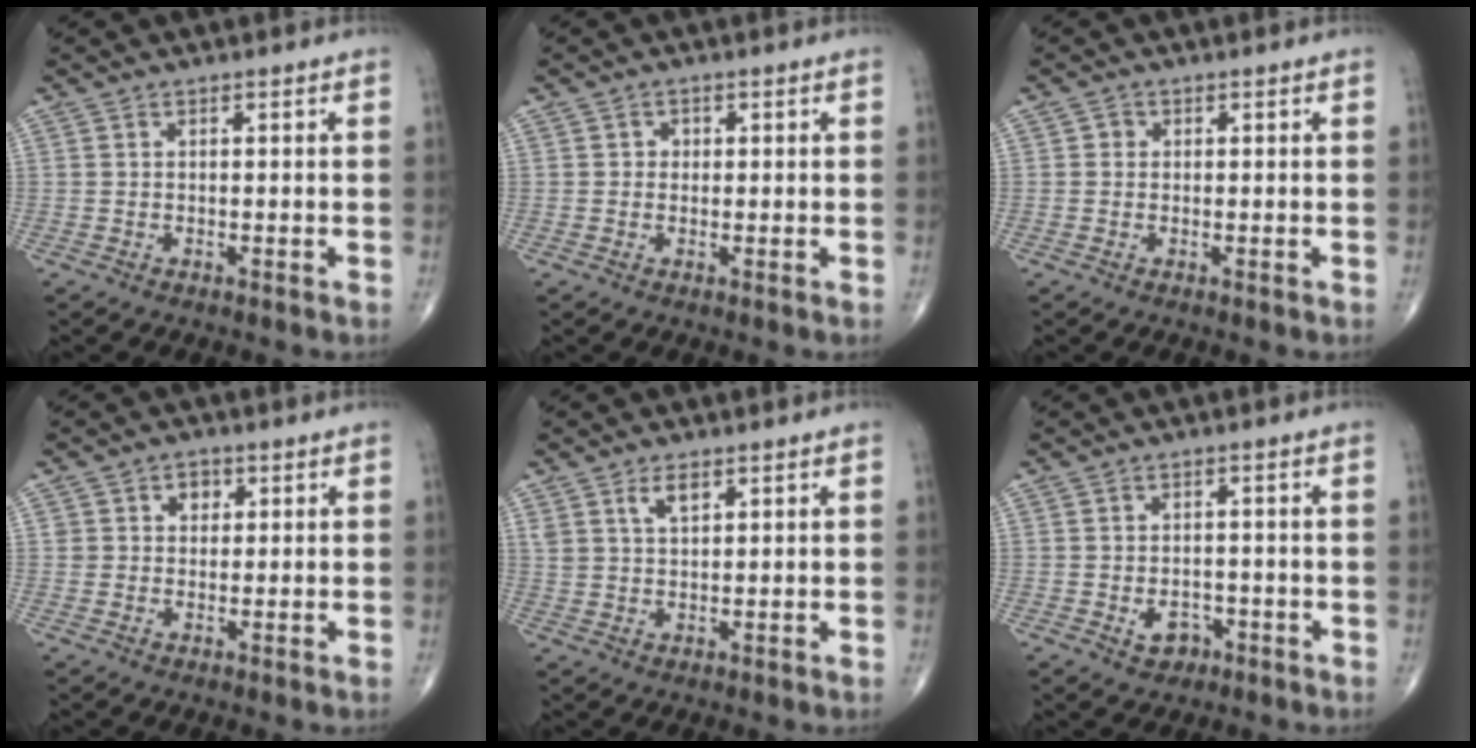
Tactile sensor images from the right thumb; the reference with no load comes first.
{"total": 1.5, "force": [0.2, 1.4, 0.5], "torque": [0.003, 0.003, -0.001]}
{"total": 1.1, "force": [0.1, 1.0, 0.3], "torque": [0.001, 0.002, -0.002]}
{"total": 3.4, "force": [1.2, 2.8, 1.5], "torque": [0.000, -0.002, 0.015]}
{"total": 3.8, "force": [2.2, 1.8, 2.5], "torque": [-0.041, -0.011, 0.043]}
{"total": 3.6, "force": [-1.4, 2.7, 1.9], "torque": [-0.014, 0.007, -0.017]}